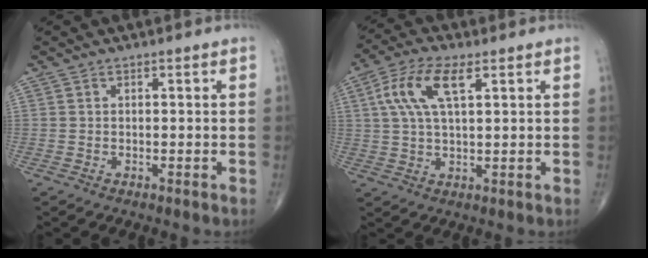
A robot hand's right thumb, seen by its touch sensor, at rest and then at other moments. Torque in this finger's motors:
{"motor_torque": [-0.52, 0.79, 0.99, 0.31, 0.09]}